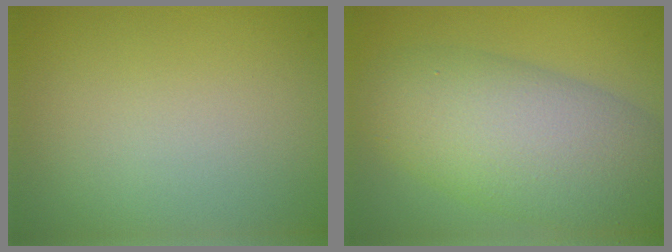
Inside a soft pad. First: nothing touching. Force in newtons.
{"total": 9.9, "press": 9.9, "slide": 0.6}